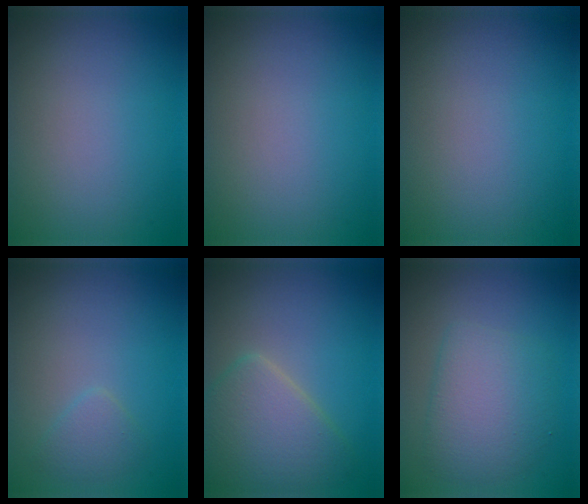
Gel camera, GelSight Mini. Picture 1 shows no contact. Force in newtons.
{"total": 0.0}
{"total": 0.0}
{"total": 1.4, "press": 1.4, "slide": 0.0}
{"total": 6.2, "press": 6.2, "slide": 0.1}
{"total": 4.7, "press": 4.7, "slide": 0.1}